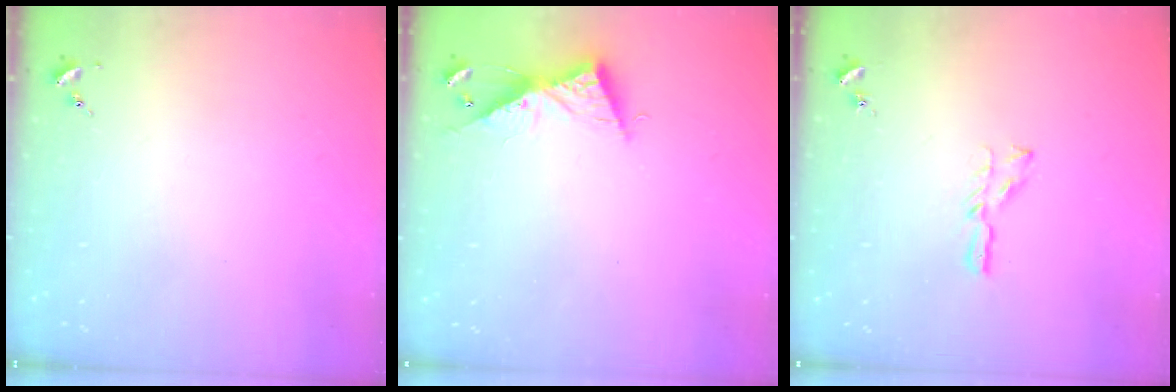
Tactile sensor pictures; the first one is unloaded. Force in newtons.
{"total": 9.0, "press": 9.0, "slide": 0.1}
{"total": 5.2, "press": 5.2, "slide": 0.4}